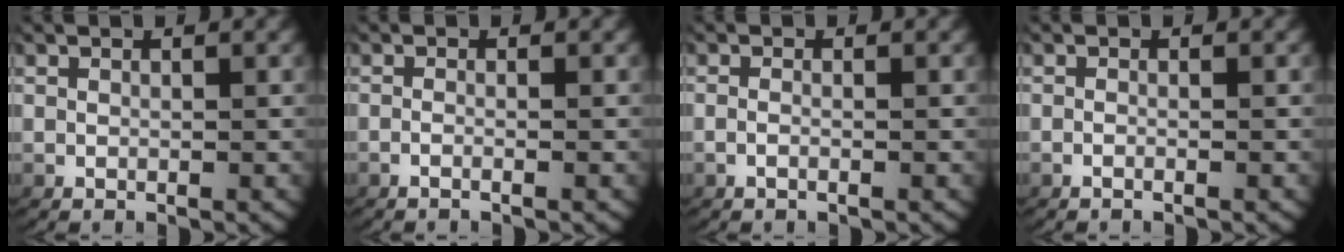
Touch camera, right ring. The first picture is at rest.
{"total": 1.3, "force": [-0.9, 0.0, 0.9], "torque": [-0.024, -0.005, -0.017]}
{"total": 1.0, "force": [-0.6, 0.1, 0.8], "torque": [-0.022, -0.005, -0.009]}
{"total": 1.0, "force": [-0.8, 0.0, 0.6], "torque": [-0.012, -0.001, -0.015]}